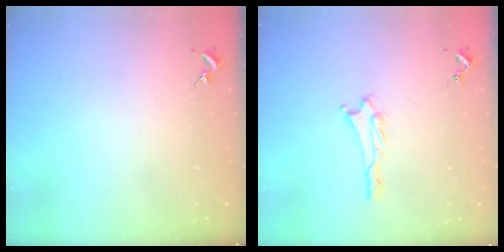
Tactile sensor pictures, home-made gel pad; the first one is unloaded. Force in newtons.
{"total": 0.8, "press": 0.8, "slide": 0.1}